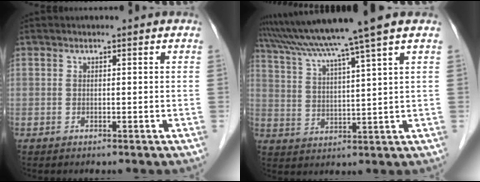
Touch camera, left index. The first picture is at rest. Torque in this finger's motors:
{"motor_torque": [0.59, -0.68, 0.87, 0.21]}